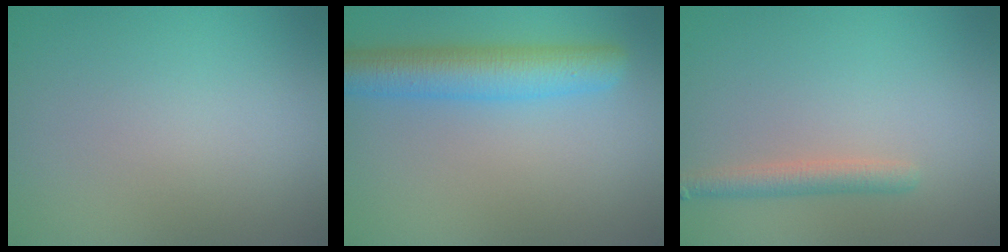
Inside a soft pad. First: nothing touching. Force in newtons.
{"total": 5.7, "press": 5.7, "slide": 0.2}
{"total": 2.2, "press": 2.2, "slide": 0.1}